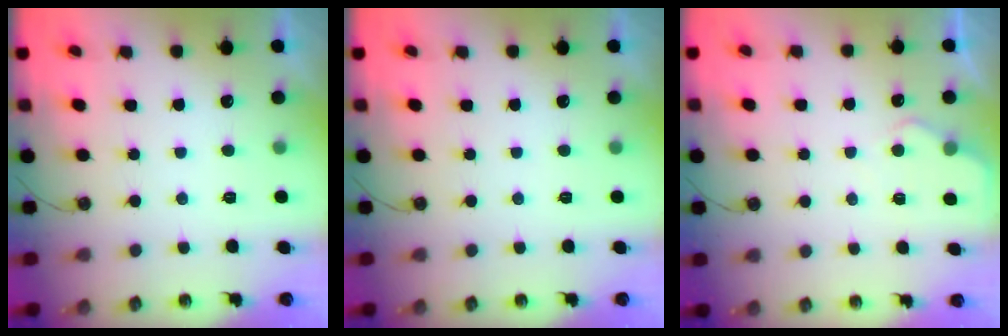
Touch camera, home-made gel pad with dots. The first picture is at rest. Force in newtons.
{"total": 0.0}
{"total": 4.0, "press": 3.9, "slide": 0.5}